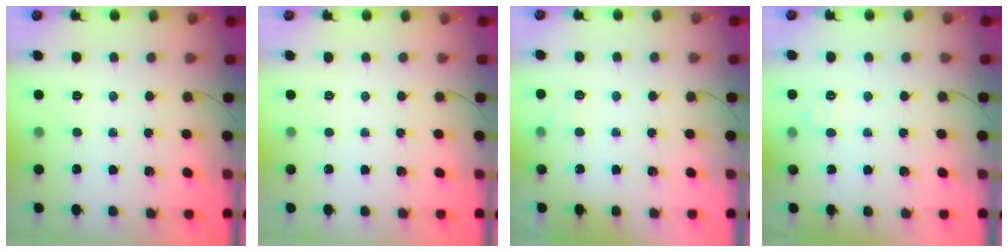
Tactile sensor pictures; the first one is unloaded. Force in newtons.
{"total": 0.0}
{"total": 6.0, "press": 5.8, "slide": 1.6}
{"total": 5.7, "press": 5.4, "slide": 1.6}